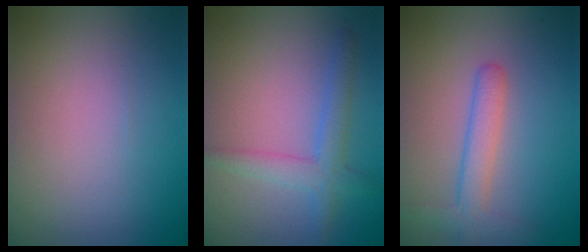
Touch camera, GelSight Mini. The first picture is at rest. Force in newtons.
{"total": 2.8, "press": 2.8, "slide": 0.2}
{"total": 2.7, "press": 2.7, "slide": 0.1}